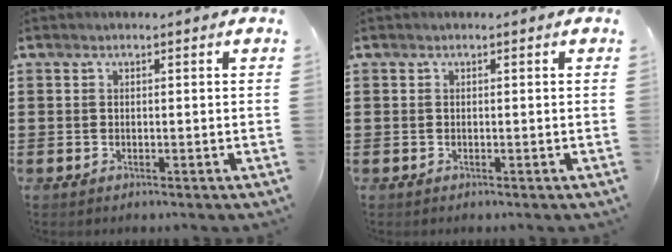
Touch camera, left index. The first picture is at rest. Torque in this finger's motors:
{"motor_torque": [0.07, 0.00, 0.00, -0.01]}